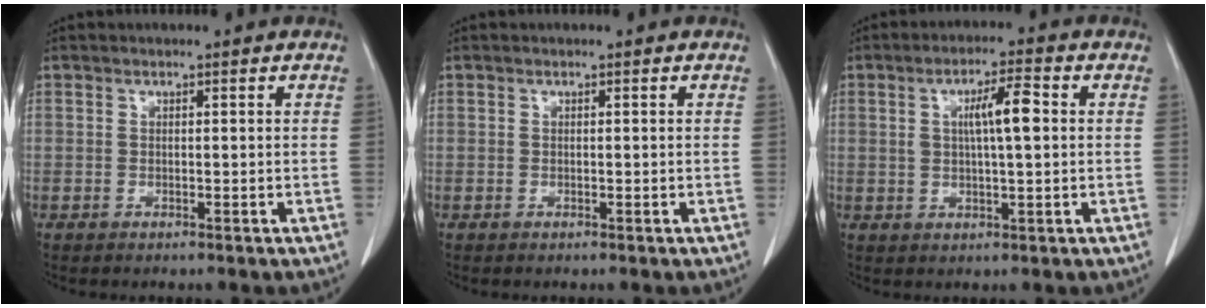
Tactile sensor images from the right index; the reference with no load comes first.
{"total": 0.0}
{"total": 6.4, "force": [1.1, 1.1, 6.2], "torque": [-0.107, 0.009, 0.020]}